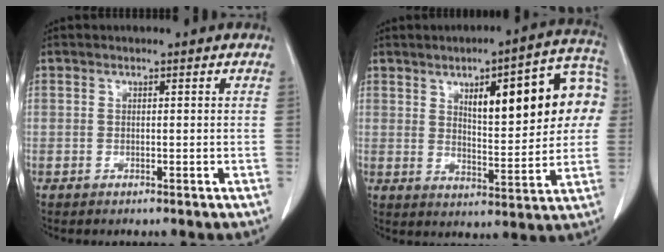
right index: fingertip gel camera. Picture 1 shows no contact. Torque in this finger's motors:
{"motor_torque": [1.32, 0.82, 0.38, 0.08]}